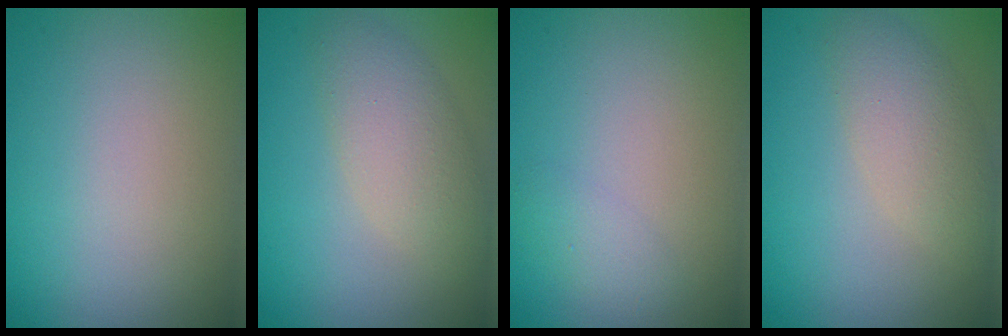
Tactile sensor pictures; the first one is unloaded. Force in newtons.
{"total": 3.9, "press": 3.9, "slide": 0.2}
{"total": 1.2, "press": 1.2, "slide": 0.1}
{"total": 3.6, "press": 3.6, "slide": 0.3}